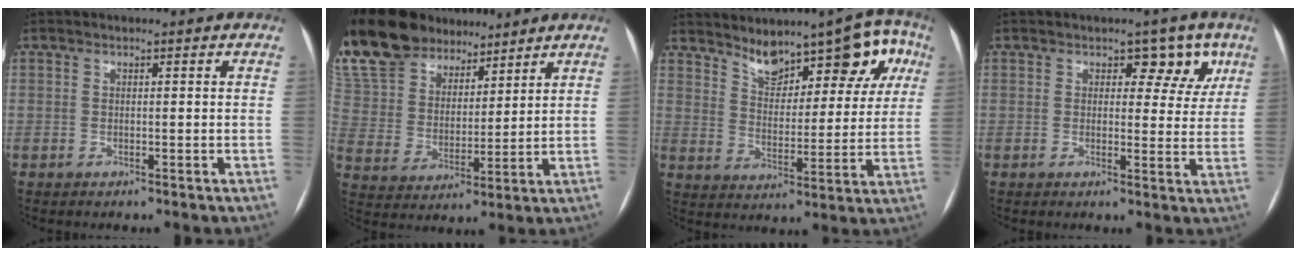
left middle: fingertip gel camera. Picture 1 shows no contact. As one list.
[{"total": 19.7, "force": [16.1, 9.1, 6.7], "torque": [-0.161, 0.040, 0.302]}, {"total": 12.1, "force": [7.8, 5.2, 7.6], "torque": [-0.080, 0.022, 0.120]}, {"total": 5.0, "force": [2.7, 3.2, 2.7], "torque": [-0.008, 0.008, 0.027]}]